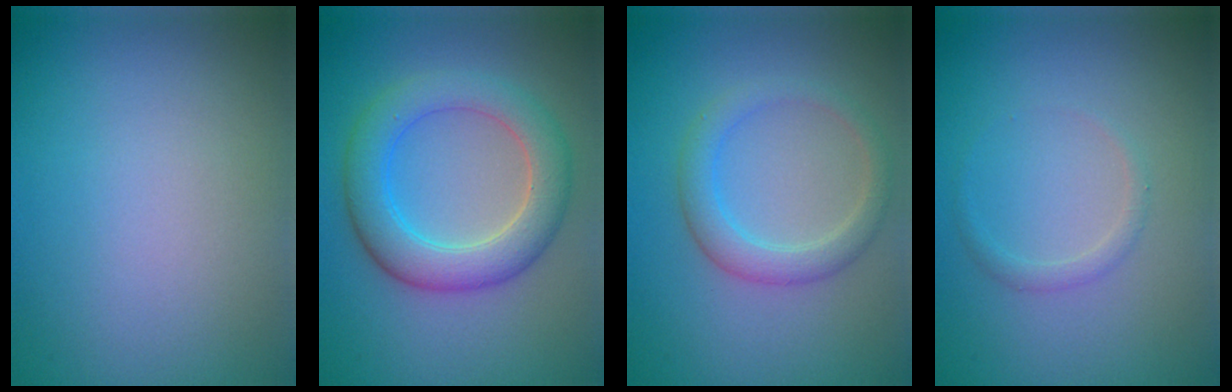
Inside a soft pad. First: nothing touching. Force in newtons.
{"total": 5.7, "press": 5.7, "slide": 0.1}
{"total": 2.9, "press": 2.9, "slide": 0.4}
{"total": 1.0, "press": 1.0, "slide": 0.0}